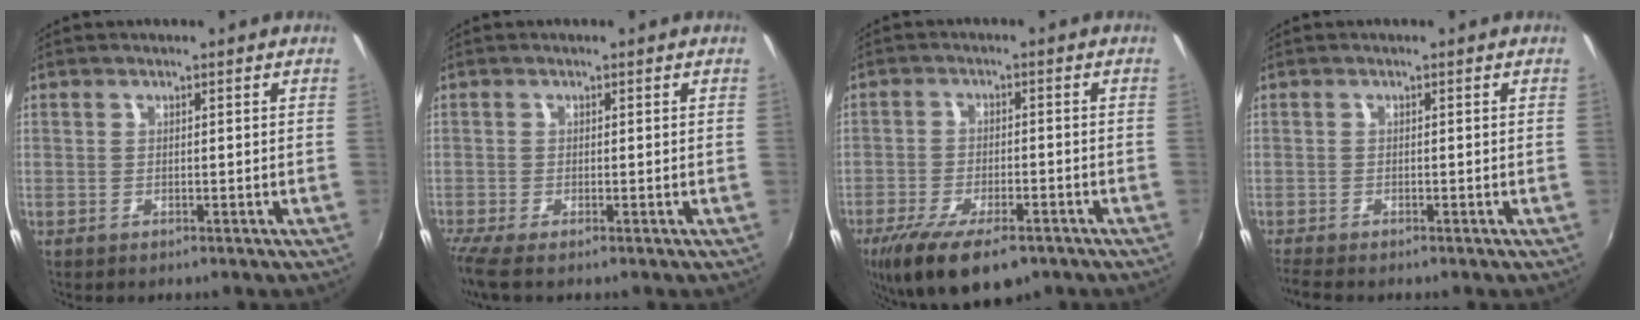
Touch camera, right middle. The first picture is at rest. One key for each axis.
{"total": 2.0, "fx": -1.2, "fy": -0.3, "fz": 1.6, "tx": -0.041, "ty": -0.007, "tz": -0.030}
{"total": 14.1, "fx": -9.2, "fy": 5.3, "fz": 9.2, "tx": -0.194, "ty": -0.041, "tz": -0.150}
{"total": 2.3, "fx": -2.0, "fy": 0.2, "fz": 1.0, "tx": -0.025, "ty": -0.014, "tz": -0.038}